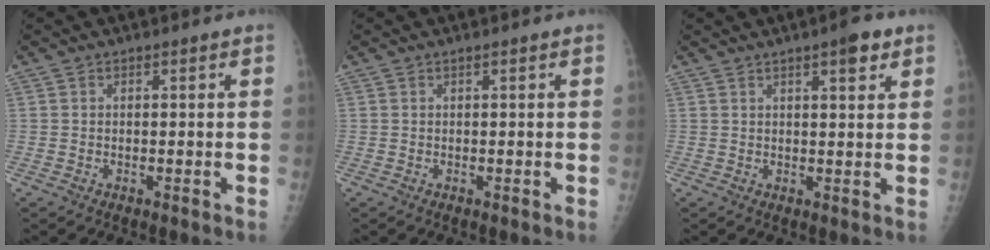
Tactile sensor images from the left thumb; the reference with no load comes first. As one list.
[{"total": 0.0}, {"total": 4.5, "force": [2.7, 1.2, 3.4], "torque": [-0.039, -0.011, 0.033]}]